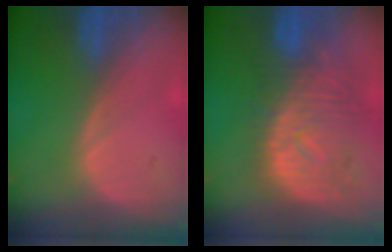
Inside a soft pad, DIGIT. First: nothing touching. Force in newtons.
{"total": 10.9, "press": 9.7, "slide": 4.9}